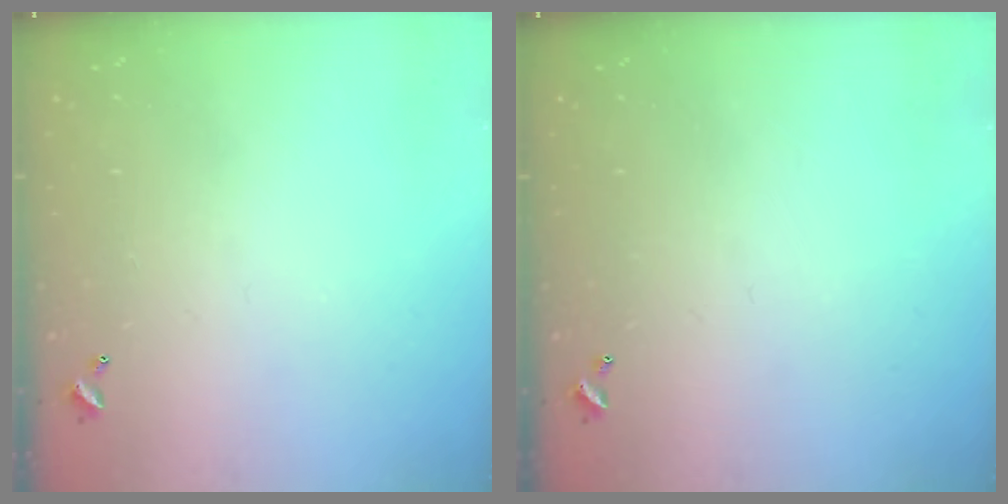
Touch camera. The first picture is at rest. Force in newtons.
{"total": 0.0}